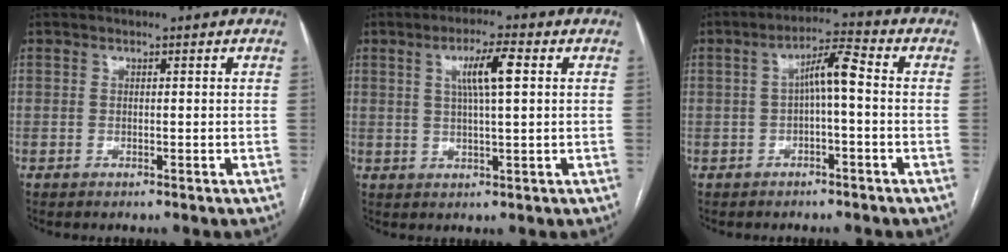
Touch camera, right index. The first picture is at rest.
{"total": 6.1, "force": [1.8, 0.5, 5.8], "torque": [-0.104, 0.005, 0.032]}
{"total": 5.3, "force": [-0.1, 0.8, 5.3], "torque": [-0.087, 0.023, -0.002]}